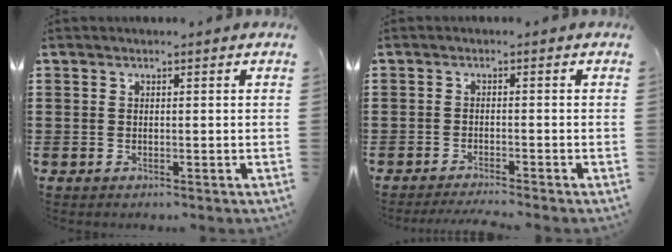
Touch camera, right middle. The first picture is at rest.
{"total": 1.7, "force": [-1.6, -0.2, 0.5], "torque": [-0.008, 0.000, -0.030]}